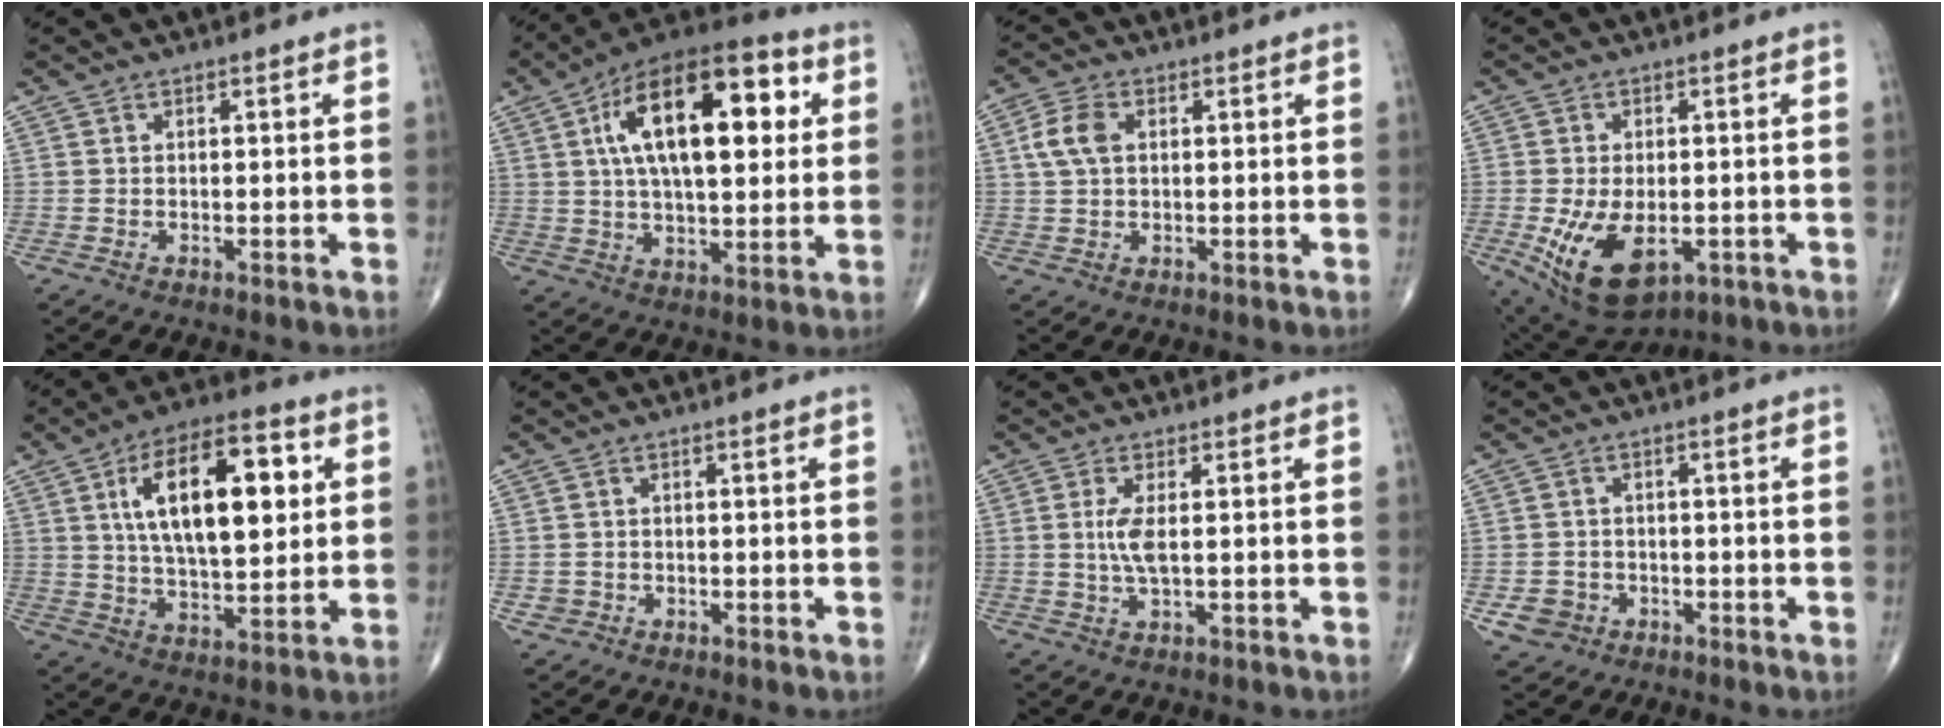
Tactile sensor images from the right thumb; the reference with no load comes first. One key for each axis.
{"total": 23.1, "fx": 6.0, "fy": 10.5, "fz": 19.6, "tx": -0.296, "ty": 0.010, "tz": 0.085}
{"total": 5.6, "fx": 1.3, "fy": 3.6, "fz": 4.1, "tx": -0.088, "ty": 0.008, "tz": 0.022}
{"total": 12.8, "fx": -3.8, "fy": 7.3, "fz": 9.9, "tx": -0.169, "ty": -0.003, "tz": -0.042}
{"total": 19.9, "fx": 5.1, "fy": 8.8, "fz": 17.1, "tx": -0.255, "ty": -0.003, "tz": 0.080}
{"total": 1.5, "fx": -0.5, "fy": 1.4, "fz": 0.1, "tx": 0.006, "ty": 0.007, "tz": -0.009}
{"total": 3.9, "fx": 0.4, "fy": 0.9, "fz": 3.7, "tx": -0.091, "ty": -0.007, "tz": 0.008}
{"total": 4.2, "fx": -1.6, "fy": 3.7, "fz": 1.0, "tx": -0.002, "ty": 0.010, "tz": -0.023}